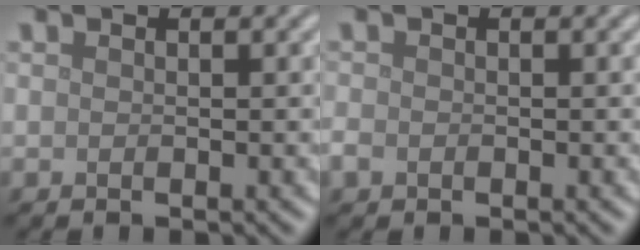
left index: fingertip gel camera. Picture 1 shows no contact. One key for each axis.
{"total": 1.1, "fx": -0.6, "fy": 0.9, "fz": 0.4, "tx": -0.008, "ty": -0.003, "tz": -0.014}